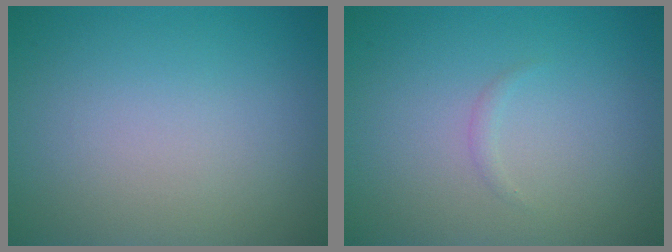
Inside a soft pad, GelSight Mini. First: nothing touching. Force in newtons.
{"total": 0.5, "press": 0.5, "slide": 0.0}